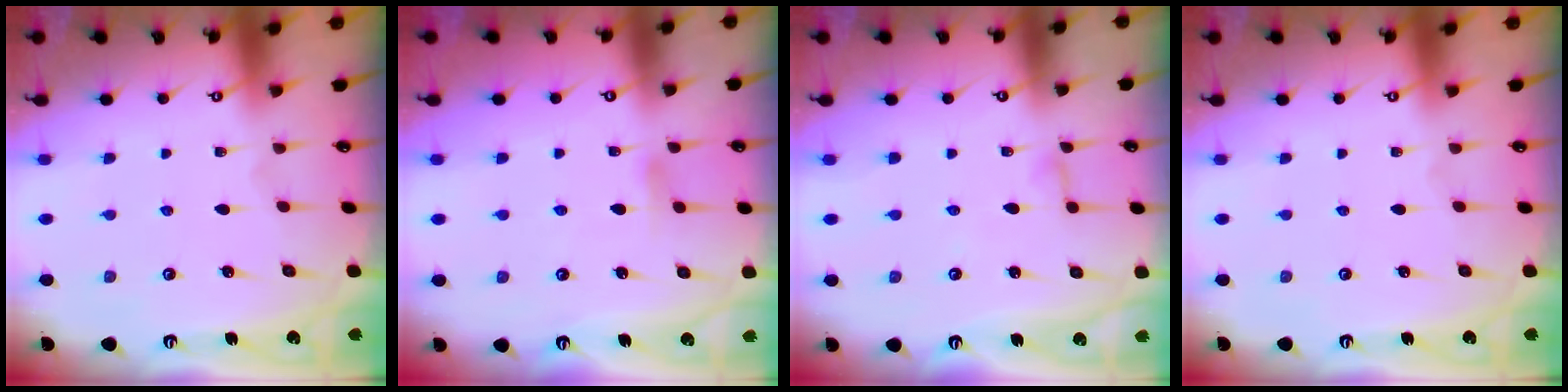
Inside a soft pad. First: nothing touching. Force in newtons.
{"total": 3.7, "press": 3.7, "slide": 0.4}
{"total": 2.3, "press": 2.3, "slide": 0.2}
{"total": 0.0}